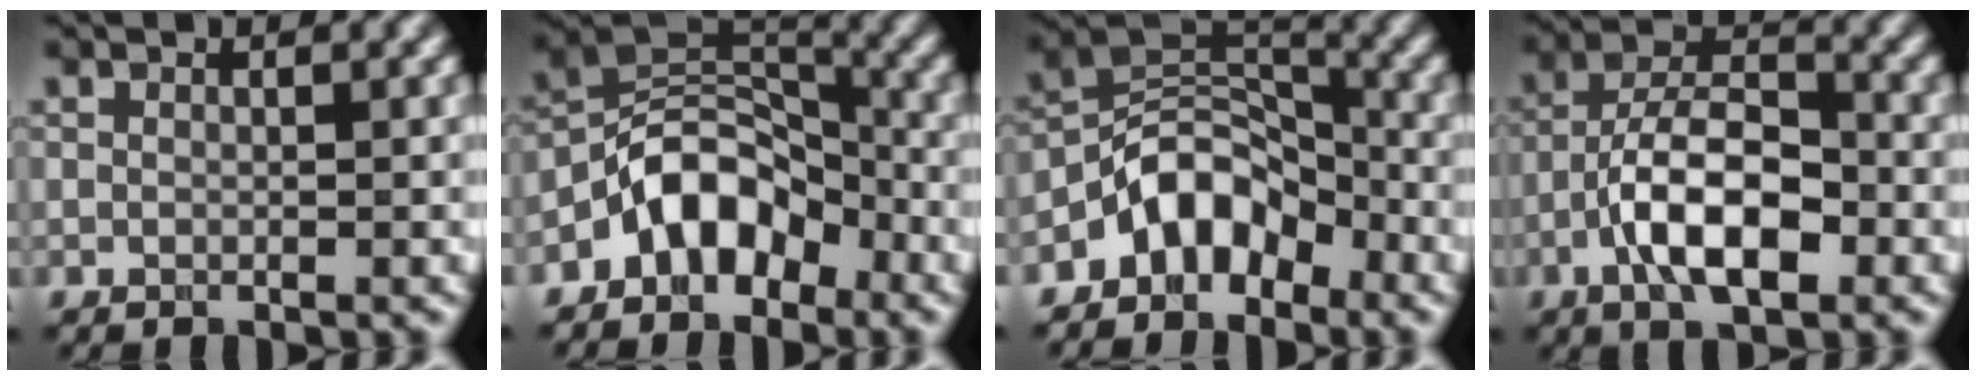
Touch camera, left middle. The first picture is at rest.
{"total": 6.1, "force": [-3.6, 3.6, 3.4], "torque": [-0.039, 0.015, -0.075]}
{"total": 5.5, "force": [-3.6, 3.1, 2.8], "torque": [-0.030, 0.015, -0.074]}
{"total": 7.5, "force": [-2.9, 3.1, 6.2], "torque": [-0.106, 0.011, -0.058]}